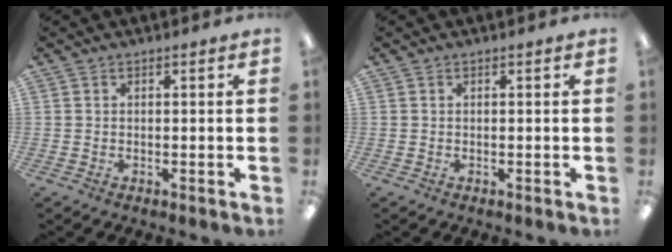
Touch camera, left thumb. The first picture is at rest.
{"total": 0.0}